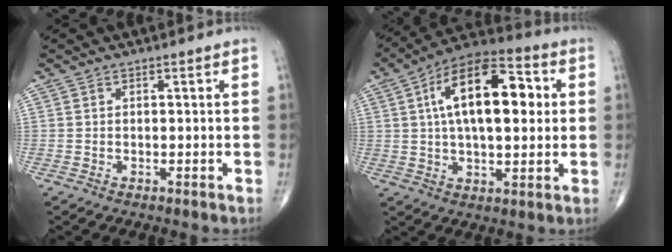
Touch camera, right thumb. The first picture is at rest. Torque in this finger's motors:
{"motor_torque": [1.13, 3.88, 2.07, 0.32, 0.19]}